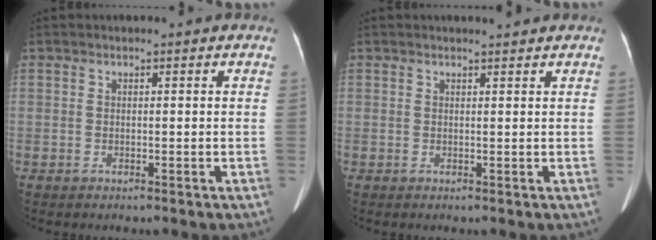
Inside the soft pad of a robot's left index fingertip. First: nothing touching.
{"total": 1.1, "force": [1.1, -0.1, 0.2], "torque": [-0.008, -0.001, 0.020]}